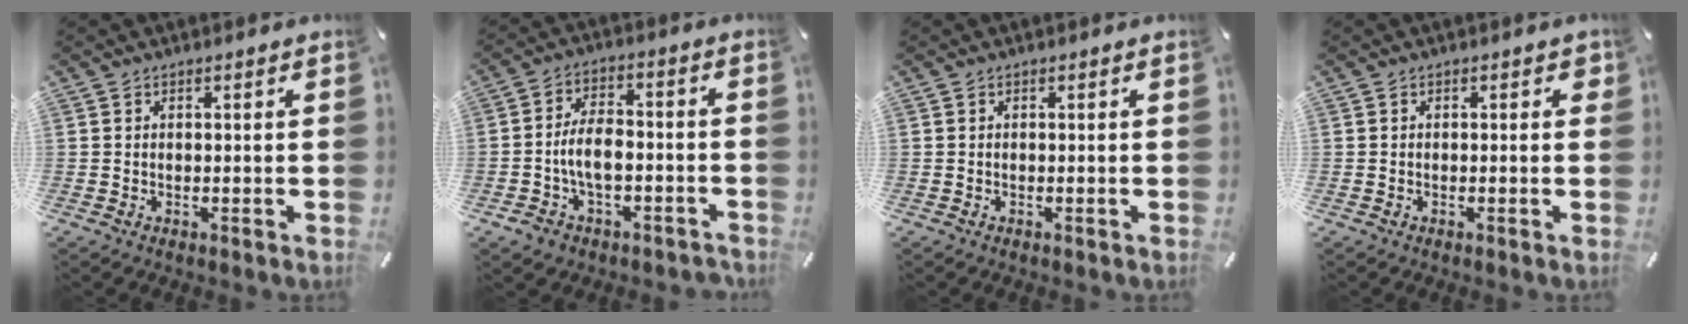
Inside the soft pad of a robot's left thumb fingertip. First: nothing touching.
{"total": 8.3, "force": [-2.2, 5.5, 5.9], "torque": [-0.117, 0.016, -0.040]}
{"total": 0.0}
{"total": 1.4, "force": [-0.2, 1.0, 1.0], "torque": [-0.010, 0.003, -0.007]}